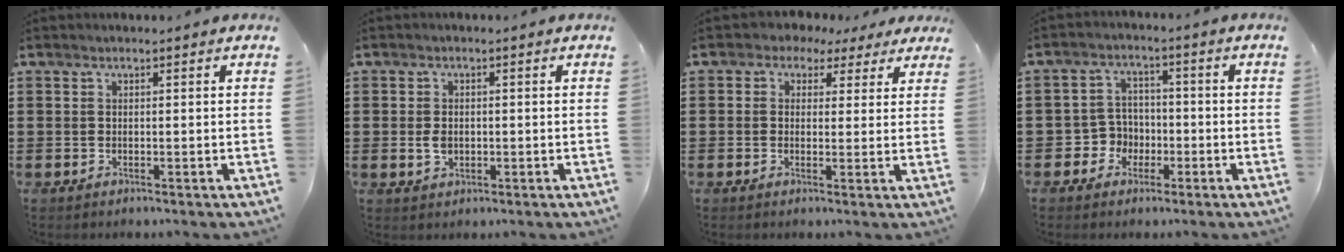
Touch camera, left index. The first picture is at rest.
{"total": 2.2, "force": [-0.1, 1.5, 1.6], "torque": [-0.040, 0.002, -0.005]}
{"total": 2.4, "force": [1.1, 2.0, 0.5], "torque": [-0.025, 0.005, 0.017]}
{"total": 4.4, "force": [-1.7, 3.9, 1.0], "torque": [-0.031, 0.009, -0.034]}